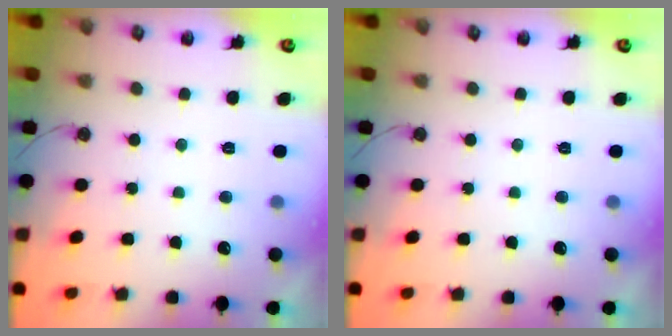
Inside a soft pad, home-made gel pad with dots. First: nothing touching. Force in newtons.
{"total": 0.0}